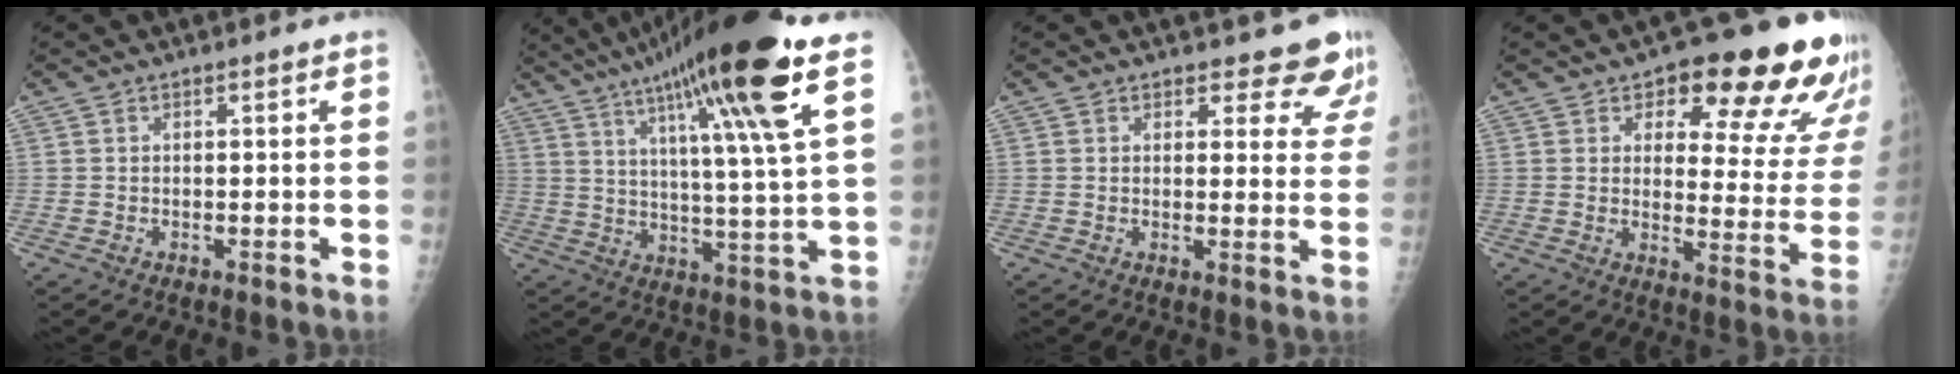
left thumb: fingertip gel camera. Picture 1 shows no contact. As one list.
[{"total": 22.0, "force": [11.9, 1.2, 18.5], "torque": [-0.293, -0.027, 0.188]}, {"total": 7.8, "force": [7.0, 3.0, 1.6], "torque": [0.027, -0.042, 0.060]}, {"total": 19.6, "force": [12.5, 7.5, 13.2], "torque": [-0.114, -0.068, 0.152]}]